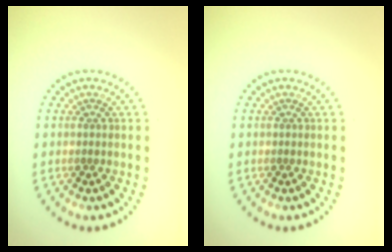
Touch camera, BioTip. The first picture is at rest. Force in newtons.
{"total": 0.0}